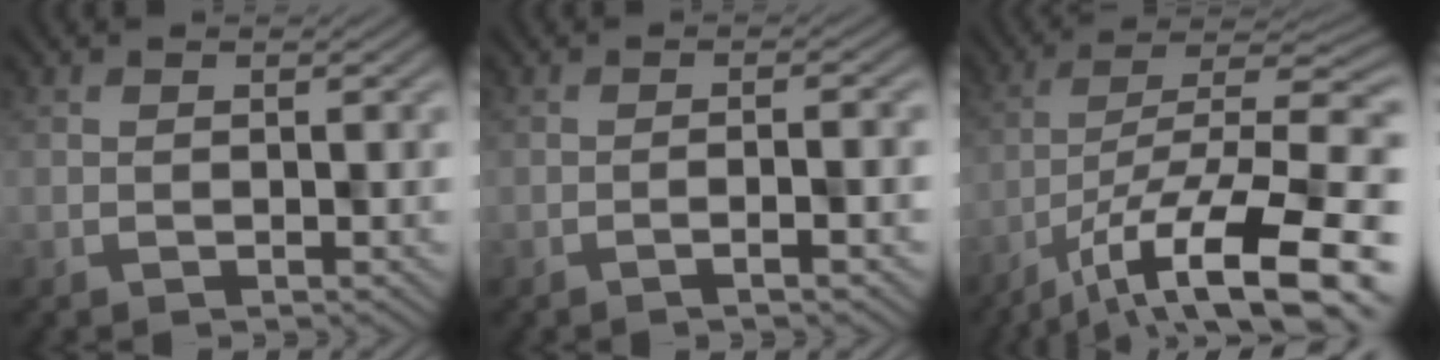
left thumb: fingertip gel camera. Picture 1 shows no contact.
{"total": 2.8, "force": [-1.4, 0.4, 2.4], "torque": [-0.032, 0.014, -0.030]}
{"total": 13.9, "force": [-8.2, 4.2, 10.5], "torque": [-0.171, -0.004, -0.138]}